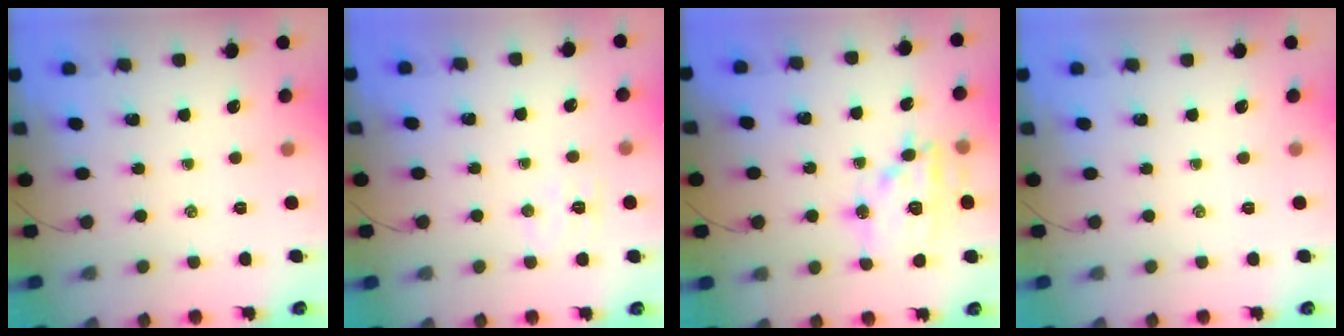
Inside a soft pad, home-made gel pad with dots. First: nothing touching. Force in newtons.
{"total": 5.4, "press": 5.4, "slide": 0.9}
{"total": 15.1, "press": 15.0, "slide": 1.3}
{"total": 0.0}